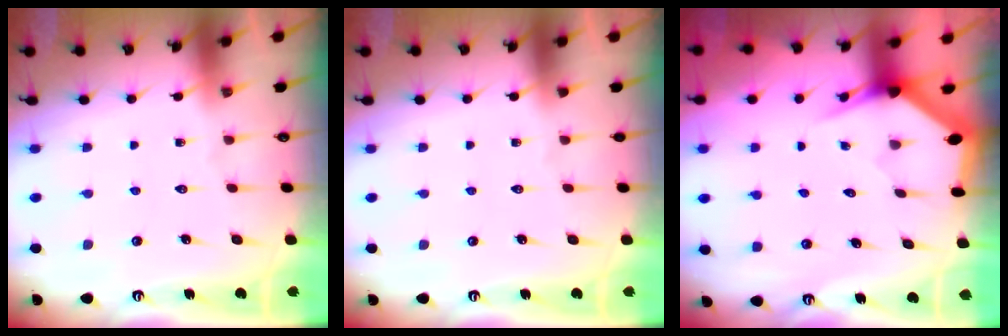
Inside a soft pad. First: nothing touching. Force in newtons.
{"total": 0.0}
{"total": 2.9, "press": 2.9, "slide": 0.0}